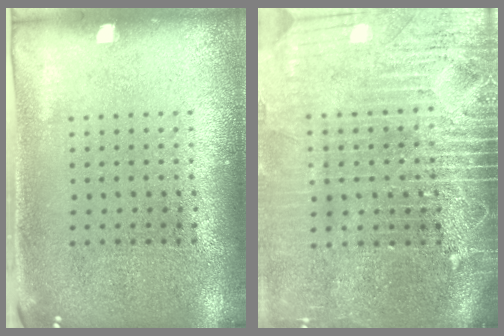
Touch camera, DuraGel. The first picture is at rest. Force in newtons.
{"total": 4.3, "press": 3.7, "slide": 2.2}